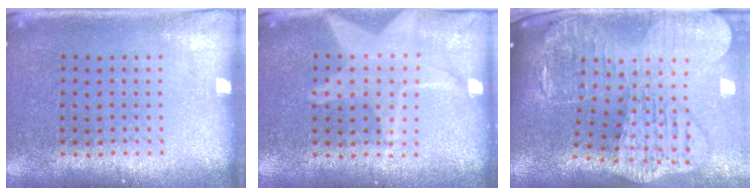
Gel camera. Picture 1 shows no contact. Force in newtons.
{"total": 3.0, "press": 3.0, "slide": 0.4}
{"total": 4.4, "press": 3.3, "slide": 2.9}